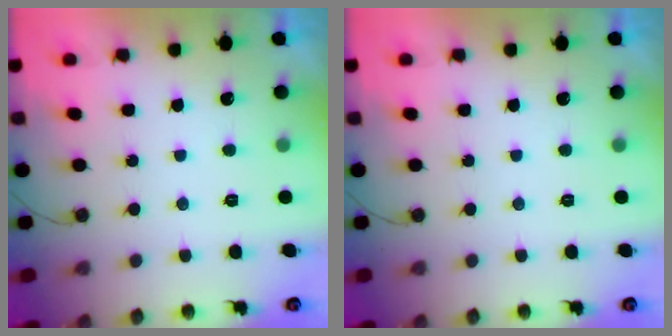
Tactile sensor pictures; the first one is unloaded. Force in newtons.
{"total": 0.0}